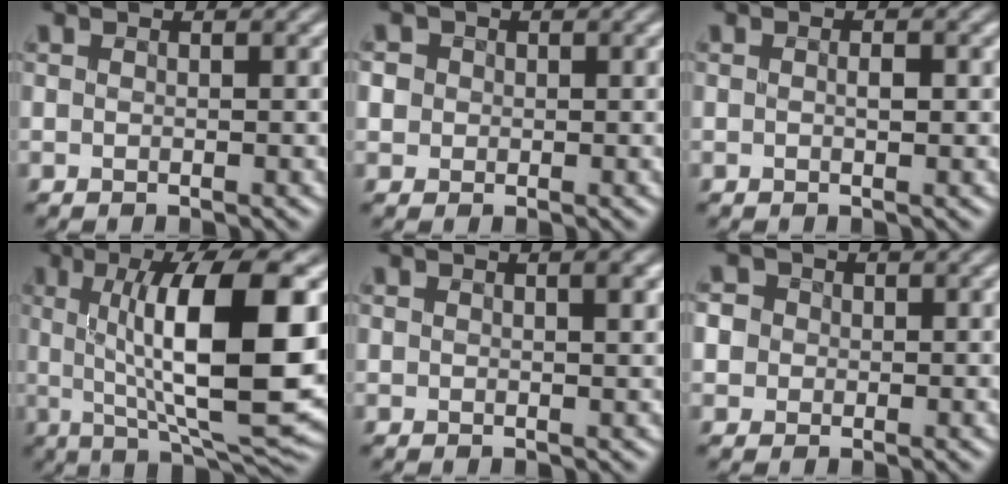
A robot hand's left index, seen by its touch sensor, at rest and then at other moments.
{"total": 1.1, "force": [-0.2, 1.1, -0.1], "torque": [-0.006, -0.002, 0.004]}
{"total": 0.7, "force": [-0.3, -0.1, 0.6], "torque": [-0.019, 0.002, 0.001]}
{"total": 12.5, "force": [1.1, 3.0, 12.1], "torque": [-0.184, 0.000, 0.029]}
{"total": 1.4, "force": [0.7, 0.3, 1.2], "torque": [-0.013, 0.005, 0.015]}
{"total": 2.5, "force": [0.3, 2.4, 0.7], "torque": [-0.019, 0.015, 0.004]}